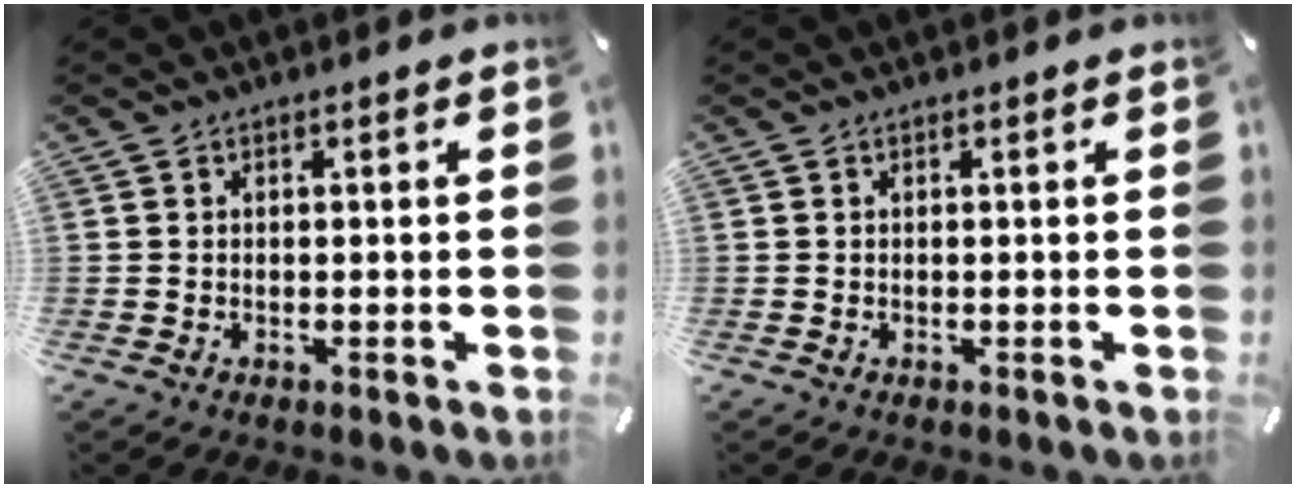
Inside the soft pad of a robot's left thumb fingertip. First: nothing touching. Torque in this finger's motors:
{"motor_torque": [-0.04, -0.04, -0.04, 0.04, -0.01]}